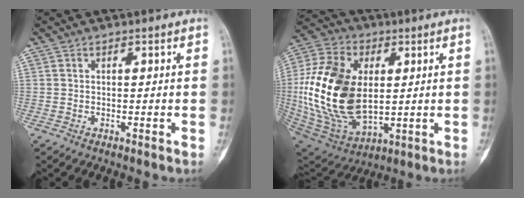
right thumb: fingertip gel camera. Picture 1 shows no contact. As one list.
[{"total": 24.4, "force": [1.6, 15.1, 19.1], "torque": [-0.380, -0.013, 0.043]}]